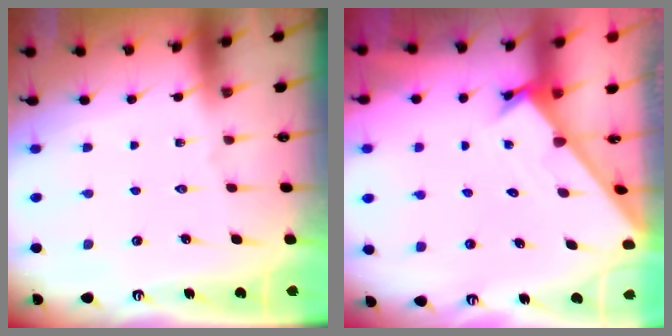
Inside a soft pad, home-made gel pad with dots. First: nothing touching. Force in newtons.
{"total": 1.6, "press": 1.6, "slide": 0.1}